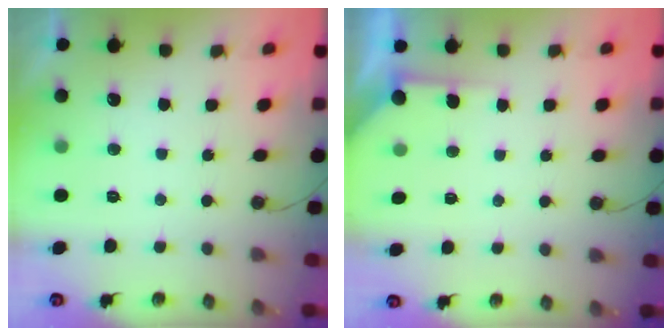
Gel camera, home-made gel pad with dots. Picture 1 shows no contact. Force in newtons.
{"total": 1.6, "press": 1.6, "slide": 0.2}